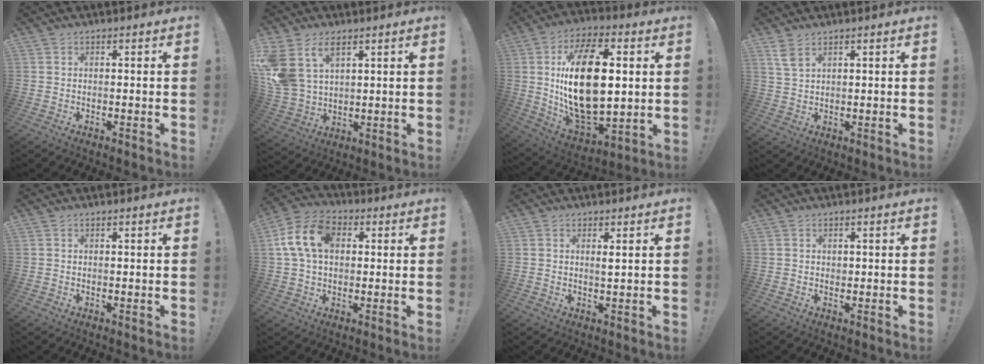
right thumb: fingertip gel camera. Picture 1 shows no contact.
{"total": 11.9, "force": [6.5, 7.6, 6.6], "torque": [-0.145, -0.031, 0.129]}
{"total": 25.7, "force": [4.0, 14.0, 21.2], "torque": [-0.402, -0.014, 0.069]}
{"total": 4.2, "force": [2.7, 1.6, 2.8], "torque": [-0.055, -0.012, 0.049]}
{"total": 0.0}
{"total": 13.7, "force": [3.1, 9.5, 9.4], "torque": [-0.175, 0.011, 0.058]}
{"total": 1.5, "force": [0.8, -0.1, 1.2], "torque": [-0.004, -0.011, 0.008]}
{"total": 0.8, "force": [0.4, 0.7, 0.1], "torque": [0.004, -0.001, 0.005]}